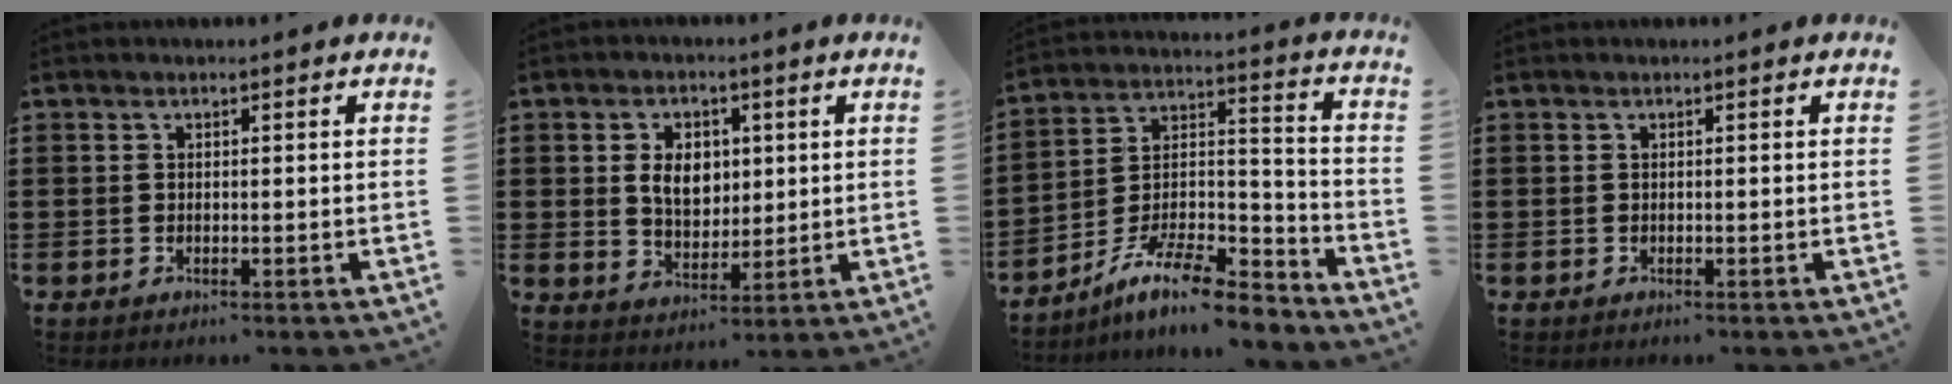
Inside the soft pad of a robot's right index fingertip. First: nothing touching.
{"total": 5.8, "force": [1.0, 4.1, 4.0], "torque": [-0.074, 0.008, 0.012]}
{"total": 10.9, "force": [-9.0, 2.1, 5.7], "torque": [-0.101, 0.022, -0.176]}
{"total": 0.0}